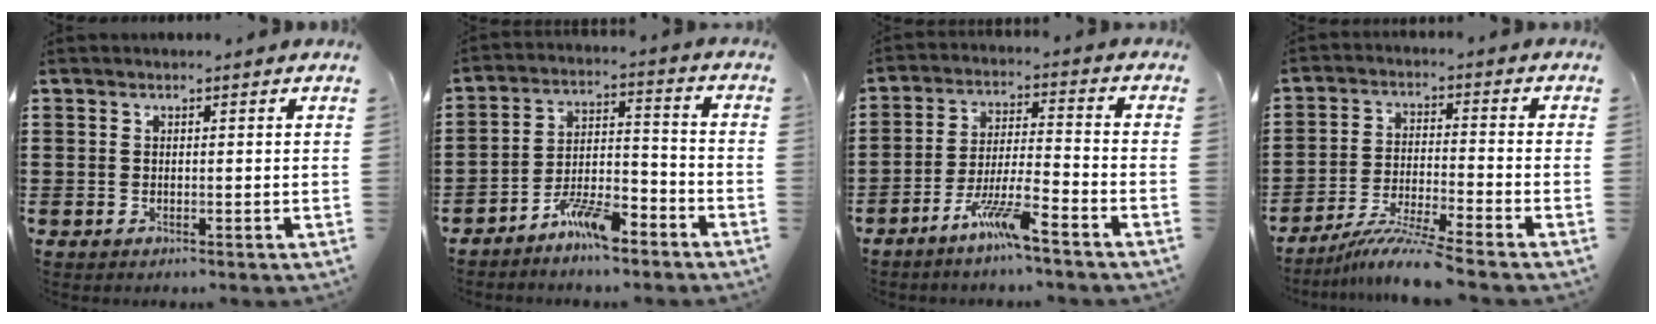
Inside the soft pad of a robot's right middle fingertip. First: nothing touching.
{"total": 7.1, "force": [-5.8, 1.6, 3.8], "torque": [-0.081, 0.007, -0.112]}
{"total": 7.8, "force": [-5.6, 0.6, 5.4], "torque": [-0.111, -0.006, -0.107]}
{"total": 7.2, "force": [-6.2, -0.4, 3.6], "torque": [-0.074, -0.019, -0.118]}